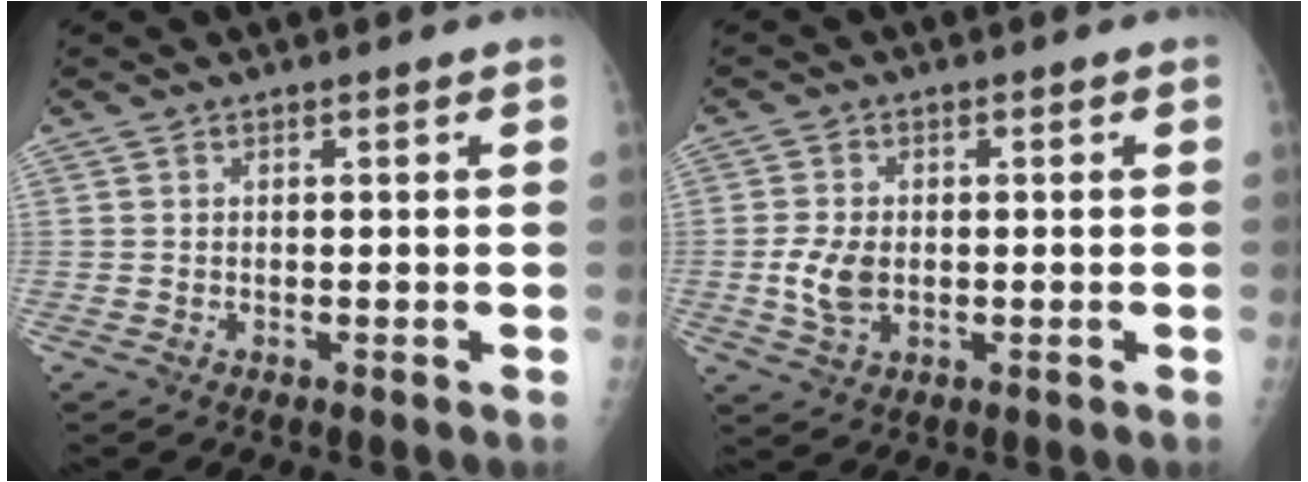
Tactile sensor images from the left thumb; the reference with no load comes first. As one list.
[{"total": 5.6, "force": [-0.5, 3.7, 4.2], "torque": [-0.086, -0.001, -0.007]}]